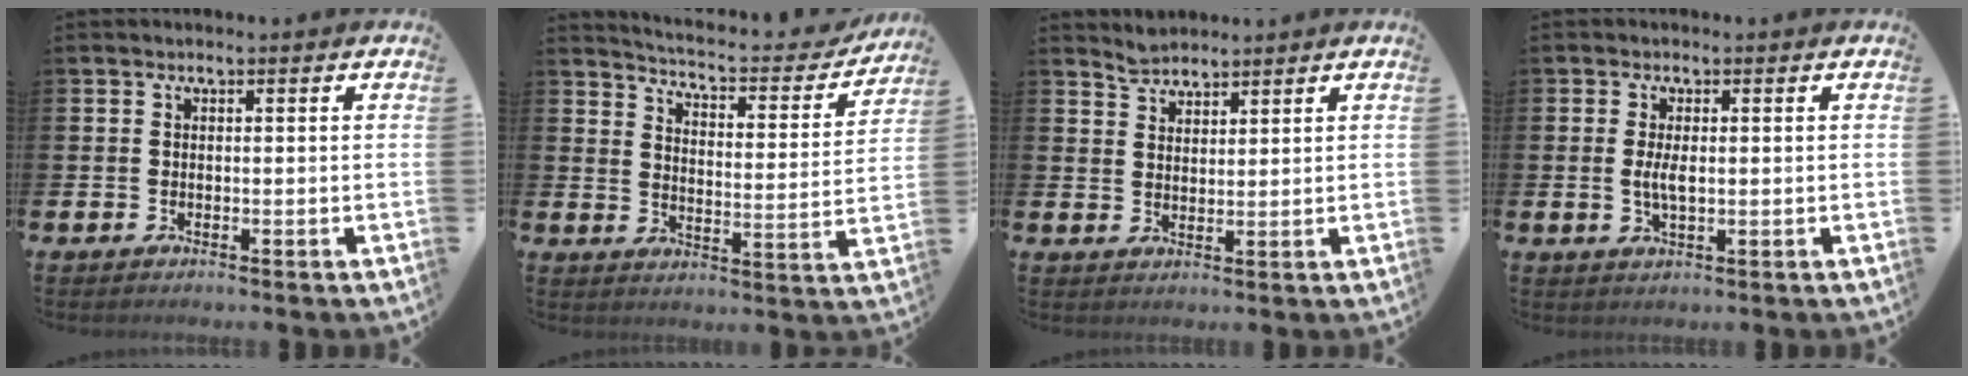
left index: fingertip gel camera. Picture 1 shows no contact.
{"total": 4.5, "force": [4.3, 0.7, 1.1], "torque": [-0.044, -0.038, 0.065]}
{"total": 3.2, "force": [3.1, 0.5, -0.2], "torque": [-0.001, -0.012, 0.058]}
{"total": 2.7, "force": [0.2, 1.0, 2.5], "torque": [-0.046, 0.002, 0.001]}